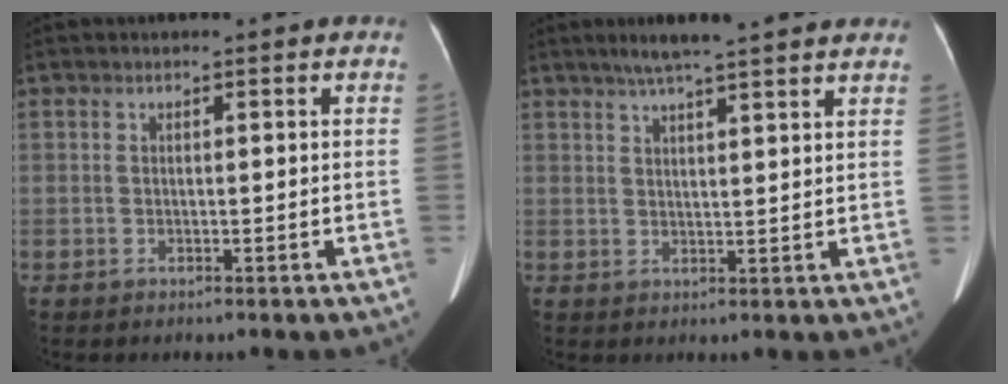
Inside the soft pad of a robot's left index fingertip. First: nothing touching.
{"total": 11.8, "force": [9.5, 0.3, 7.0], "torque": [-0.106, 0.034, 0.119]}